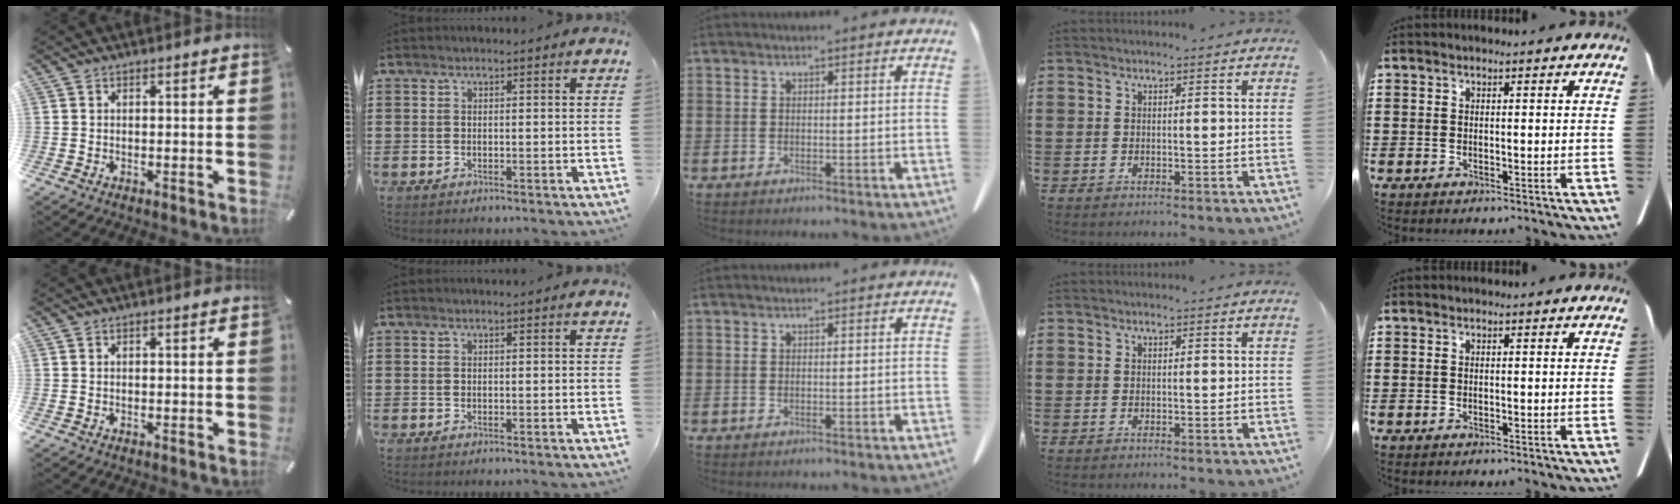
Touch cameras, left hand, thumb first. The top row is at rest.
{}